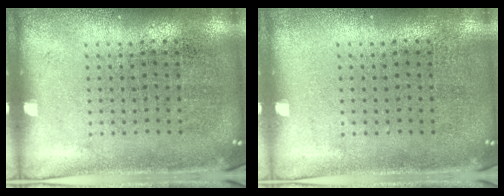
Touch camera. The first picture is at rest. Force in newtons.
{"total": 0.0}